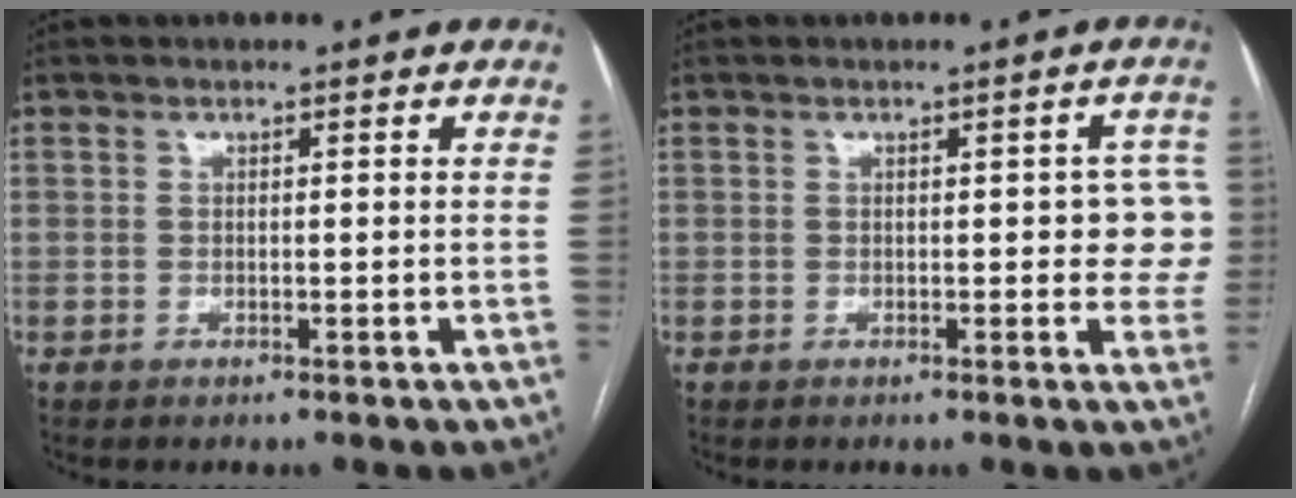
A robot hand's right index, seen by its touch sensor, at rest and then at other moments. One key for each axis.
{"total": 5.0, "fx": 0.3, "fy": 2.4, "fz": 4.3, "tx": -0.024, "ty": 0.017, "tz": 0.001}